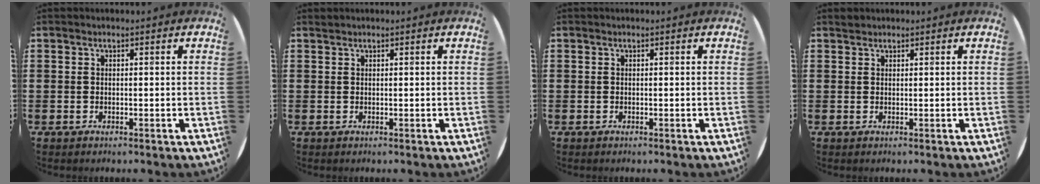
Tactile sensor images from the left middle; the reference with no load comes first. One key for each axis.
{"total": 0.0}
{"total": 0.0}
{"total": 0.7, "fx": 0.7, "fy": 0.1, "fz": -0.1, "tx": 0.008, "ty": -0.001, "tz": 0.012}